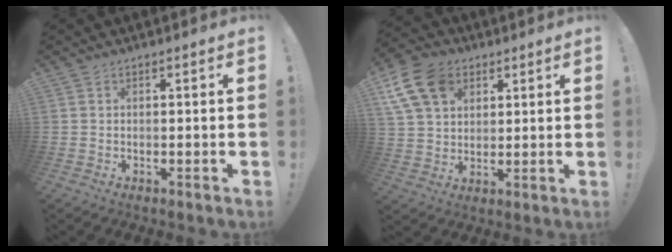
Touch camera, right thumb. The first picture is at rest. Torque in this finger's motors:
{"motor_torque": [-0.53, 0.92, 0.55, 0.08, 0.14]}